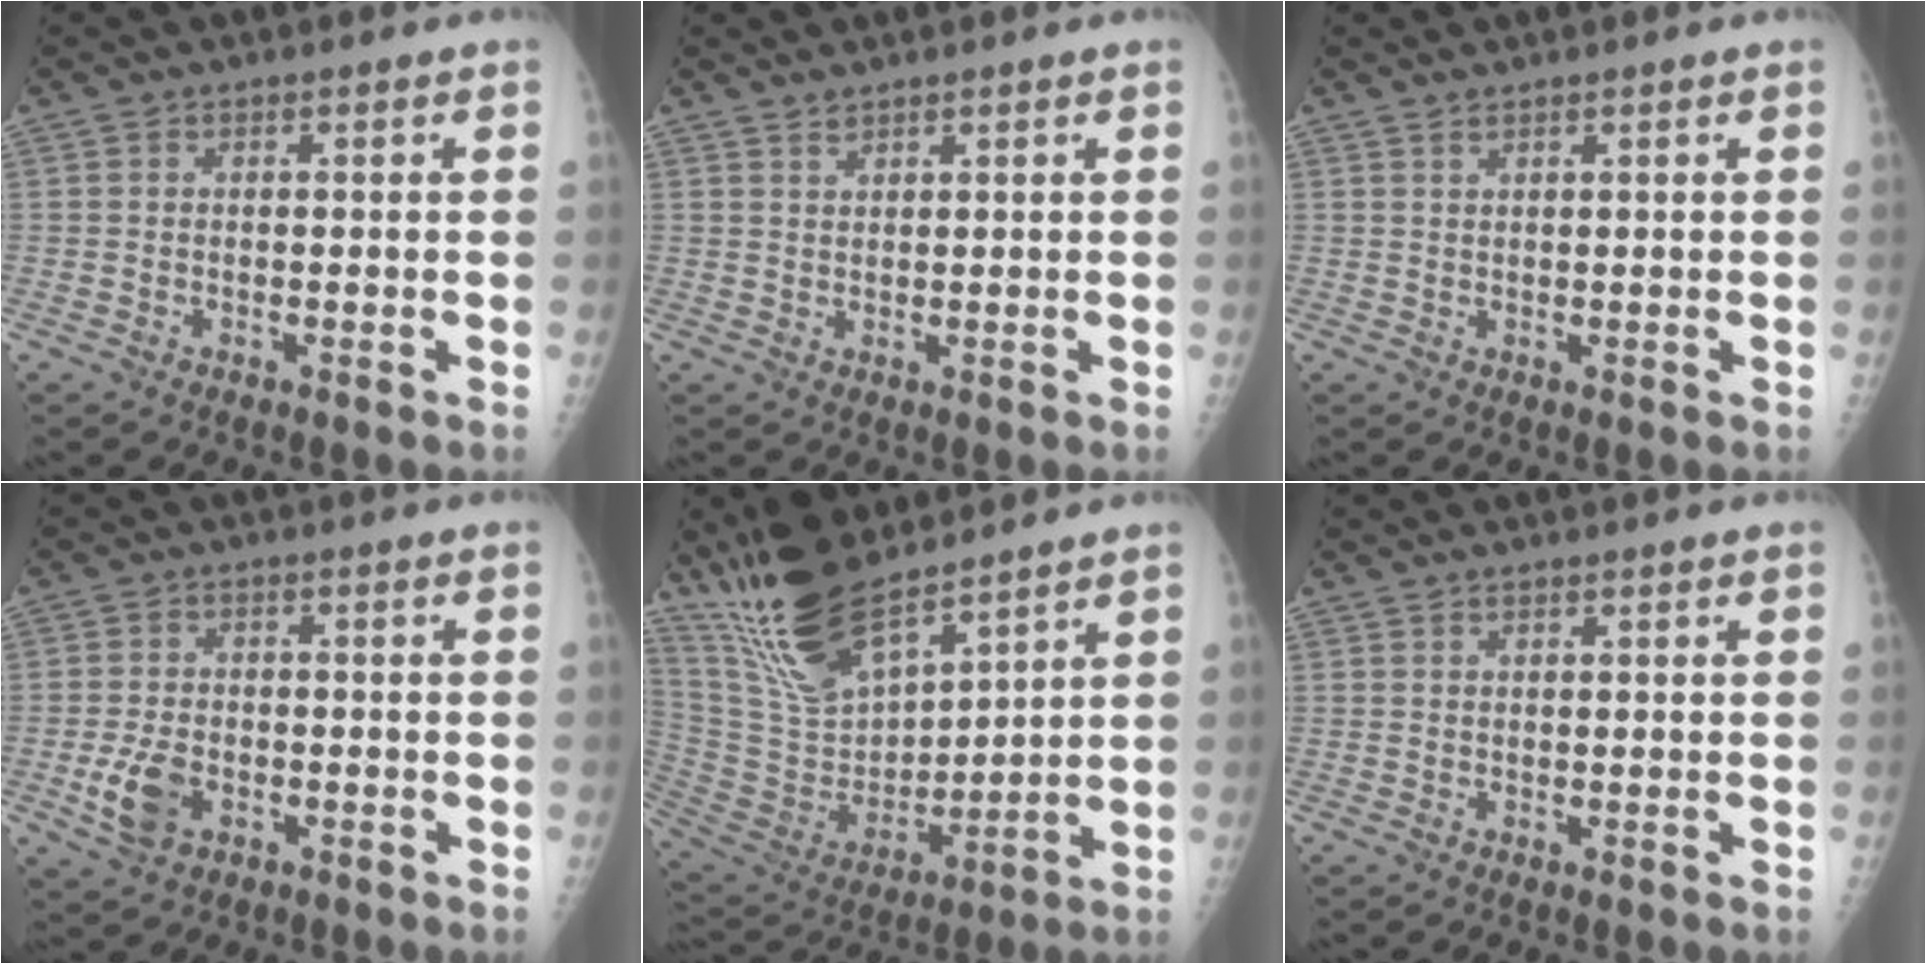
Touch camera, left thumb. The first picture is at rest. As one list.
[{"total": 1.6, "force": [1.5, 0.4, 0.4], "torque": [0.003, -0.008, 0.028]}, {"total": 1.2, "force": [1.1, 0.2, 0.4], "torque": [-0.003, -0.003, 0.023]}, {"total": 5.6, "force": [-1.9, 3.8, 3.7], "torque": [-0.066, 0.004, -0.033]}, {"total": 17.5, "force": [14.0, 5.2, 9.1], "torque": [-0.143, -0.072, 0.283]}, {"total": 0.8, "force": [0.7, 0.3, 0.4], "torque": [-0.003, 0.000, 0.013]}]